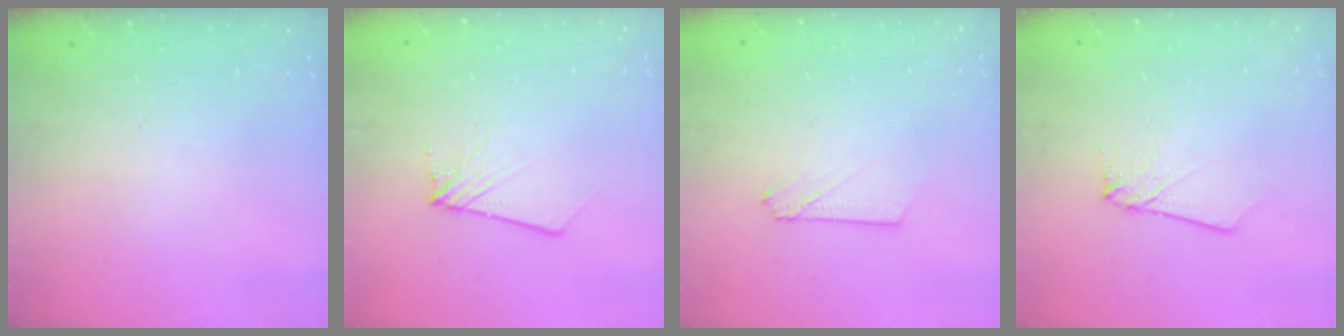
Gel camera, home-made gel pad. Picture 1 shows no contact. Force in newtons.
{"total": 2.6, "press": 2.6, "slide": 0.2}
{"total": 3.1, "press": 3.0, "slide": 0.4}
{"total": 3.2, "press": 3.2, "slide": 0.3}